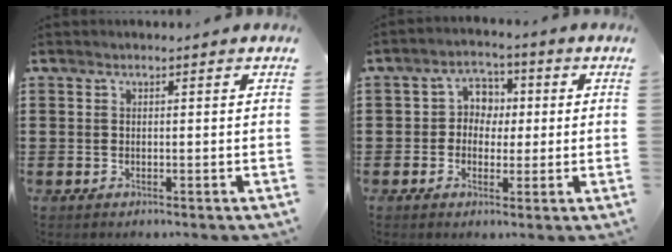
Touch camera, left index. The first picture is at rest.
{"total": 4.2, "force": [-0.3, 3.7, 1.8], "torque": [-0.051, 0.015, -0.014]}